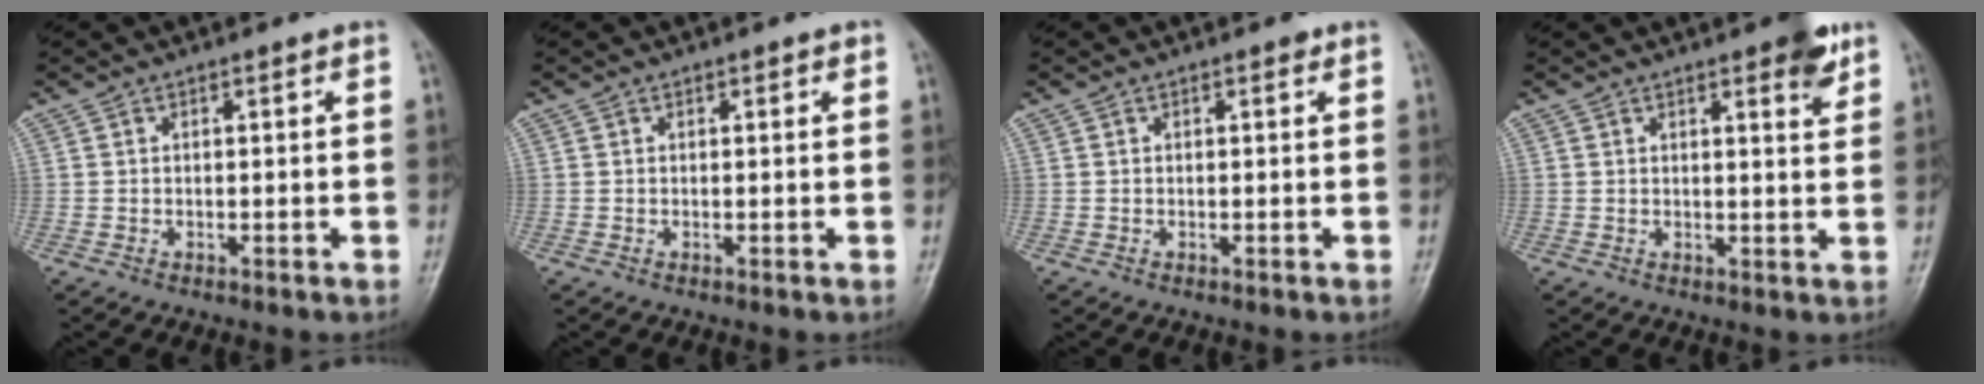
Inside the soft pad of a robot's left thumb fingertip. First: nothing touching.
{"total": 0.7, "force": [0.3, 0.4, 0.5], "torque": [0.000, 0.000, 0.001]}
{"total": 0.6, "force": [0.2, 0.4, 0.3], "torque": [0.000, 0.001, -0.002]}
{"total": 5.2, "force": [3.1, 1.5, 3.8], "torque": [-0.039, -0.014, 0.034]}